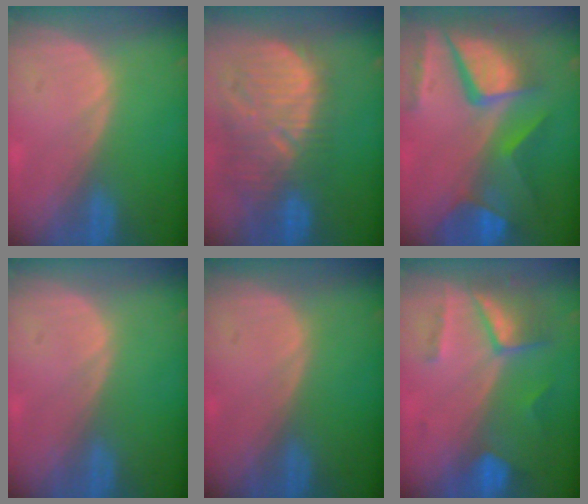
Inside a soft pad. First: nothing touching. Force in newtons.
{"total": 12.8, "press": 11.3, "slide": 6.0}
{"total": 12.0, "press": 9.9, "slide": 6.8}
{"total": 0.0}
{"total": 0.0}
{"total": 7.3, "press": 6.5, "slide": 3.4}